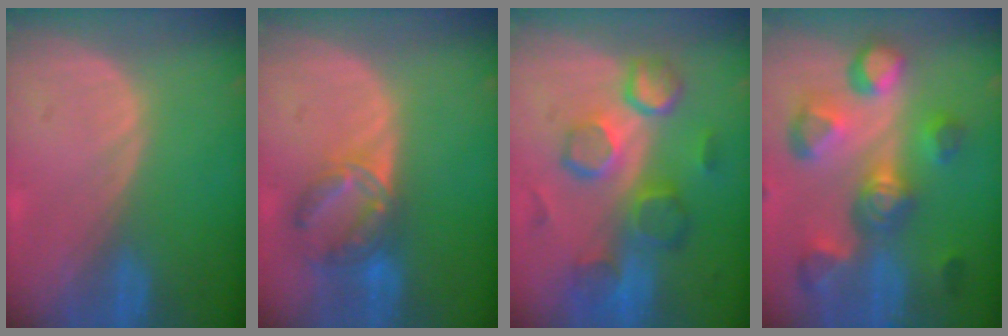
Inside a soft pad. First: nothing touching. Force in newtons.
{"total": 7.3, "press": 6.3, "slide": 3.7}
{"total": 10.4, "press": 9.3, "slide": 4.8}
{"total": 11.0, "press": 9.9, "slide": 4.9}